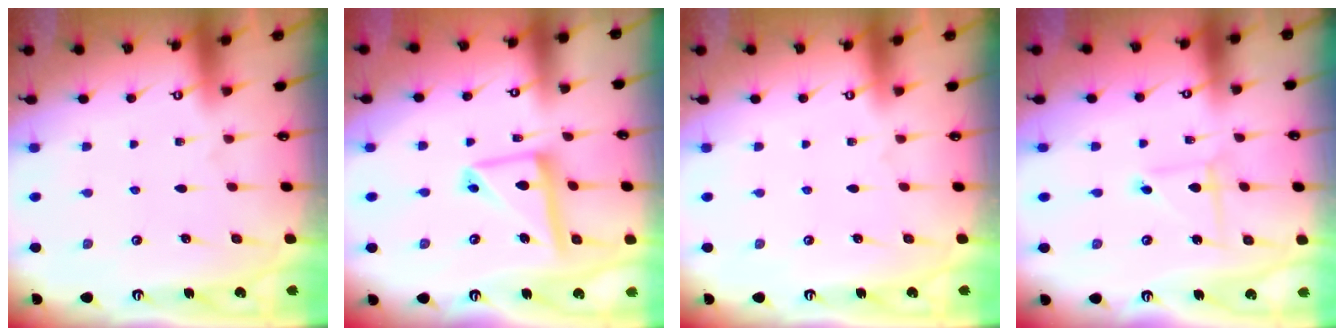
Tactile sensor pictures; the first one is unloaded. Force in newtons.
{"total": 13.6, "press": 13.5, "slide": 1.5}
{"total": 0.0}
{"total": 2.2, "press": 2.2, "slide": 0.3}